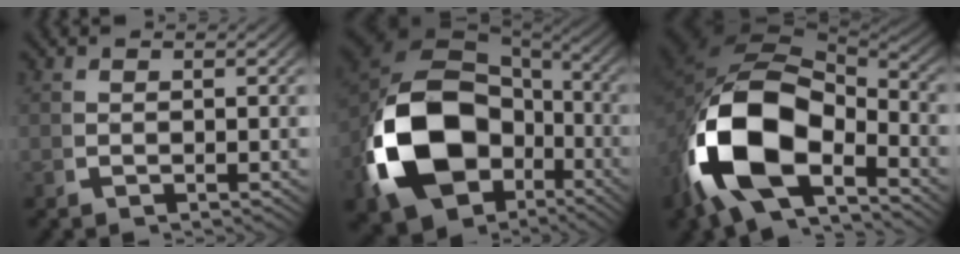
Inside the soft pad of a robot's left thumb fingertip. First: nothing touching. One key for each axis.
{"total": 19.6, "fx": -2.6, "fy": 13.6, "fz": 13.8, "tx": -0.306, "ty": -0.056, "tz": -0.016}
{"total": 18.5, "fx": -1.4, "fy": 11.6, "fz": 14.3, "tx": -0.298, "ty": -0.034, "tz": -0.012}